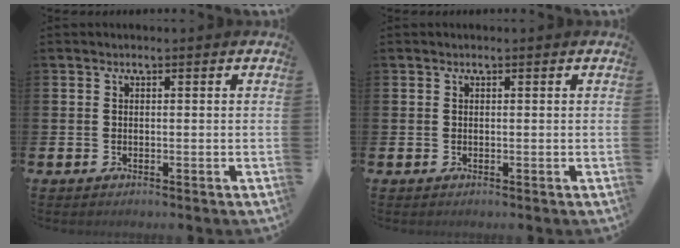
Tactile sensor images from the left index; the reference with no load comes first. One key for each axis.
{"total": 0.0}